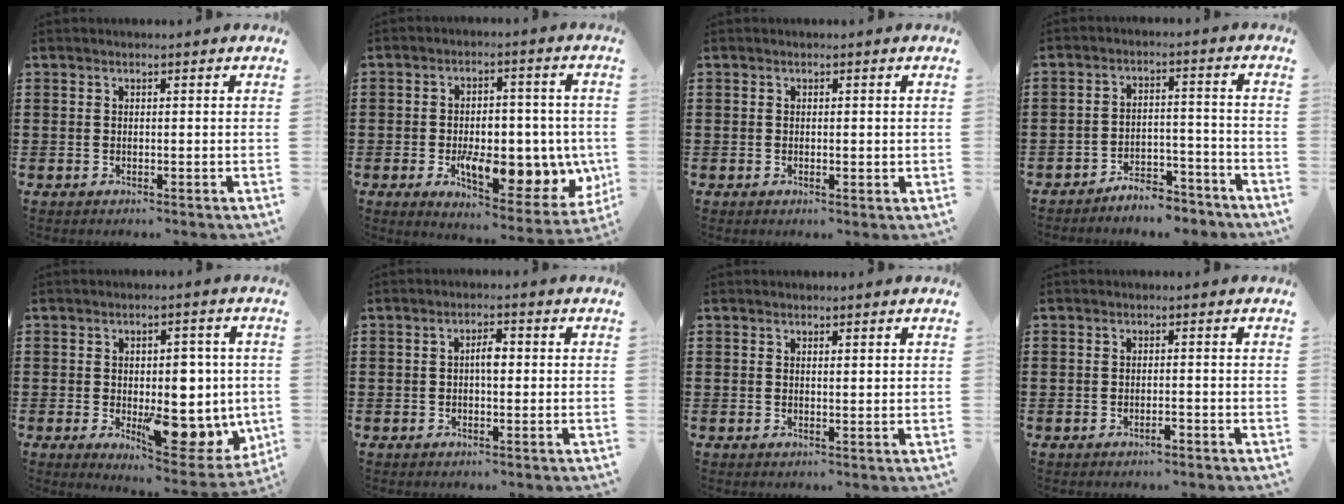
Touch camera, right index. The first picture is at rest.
{"total": 11.1, "force": [-1.8, 5.8, 9.3], "torque": [-0.139, -0.014, -0.025]}
{"total": 0.6, "force": [0.0, 0.4, 0.5], "torque": [-0.011, 0.001, 0.000]}
{"total": 5.0, "force": [-4.9, 0.8, 0.7], "torque": [-0.014, 0.011, -0.098]}
{"total": 10.1, "force": [-0.6, 6.0, 8.1], "torque": [-0.096, -0.009, -0.005]}
{"total": 2.7, "force": [0.0, 1.0, 2.5], "torque": [-0.046, 0.002, -0.002]}
{"total": 0.8, "force": [0.5, 0.1, 0.5], "torque": [-0.012, 0.000, 0.010]}
{"total": 1.6, "force": [-1.0, 0.4, 1.2], "torque": [-0.024, -0.002, -0.017]}